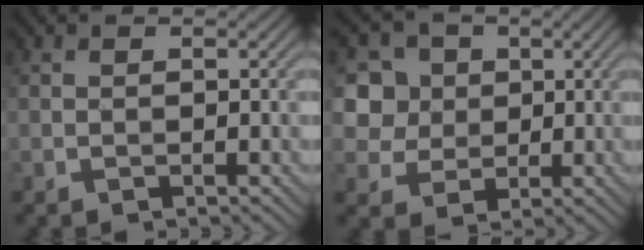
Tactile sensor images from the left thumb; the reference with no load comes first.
{"total": 6.3, "force": [2.0, 5.6, 2.0], "torque": [-0.077, -0.002, 0.047]}